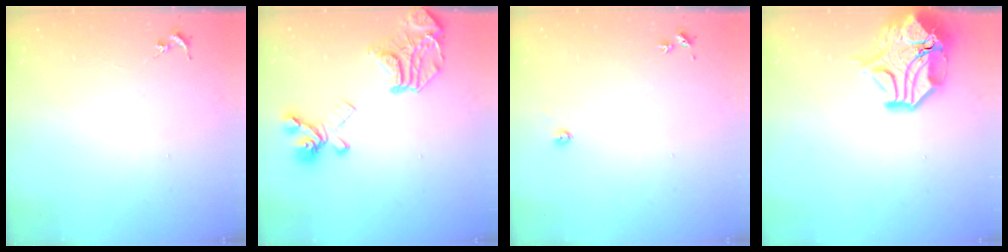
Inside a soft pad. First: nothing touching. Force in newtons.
{"total": 21.1, "press": 21.0, "slide": 2.3}
{"total": 2.2, "press": 2.2, "slide": 0.3}
{"total": 17.9, "press": 17.7, "slide": 2.6}